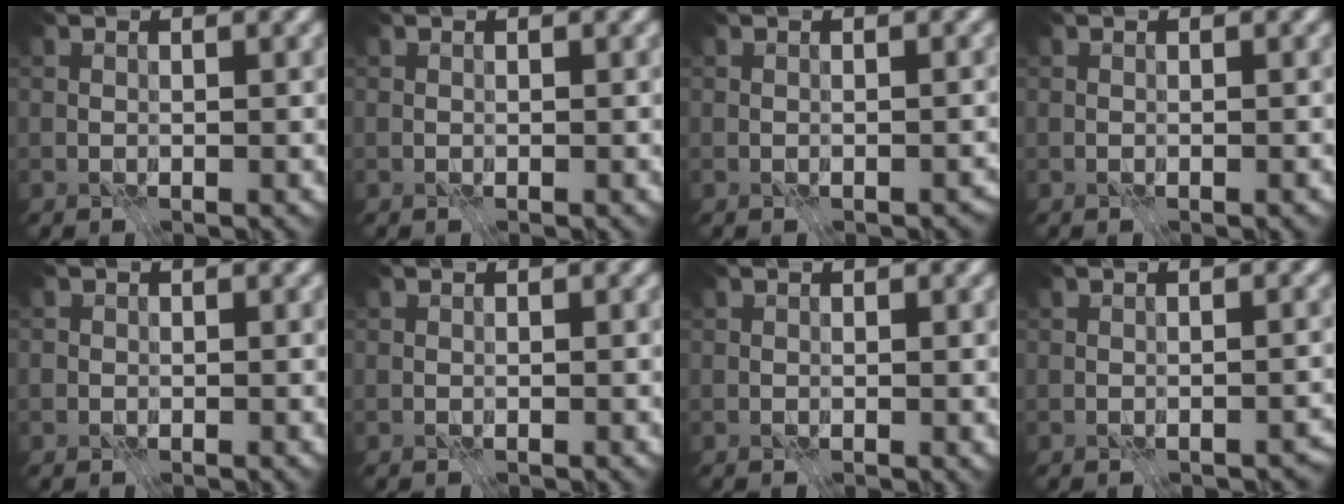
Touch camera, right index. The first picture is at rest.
{"total": 0.0}
{"total": 0.7, "force": [-0.4, 0.4, 0.4], "torque": [-0.003, -0.006, -0.001]}
{"total": 0.0}
{"total": 0.7, "force": [-0.1, 0.6, 0.1], "torque": [-0.001, 0.001, -0.005]}
{"total": 0.0}
{"total": 0.0}
{"total": 1.4, "force": [-0.8, 0.8, 0.7], "torque": [-0.005, -0.007, -0.006]}